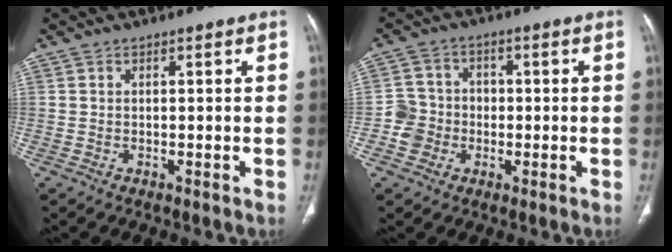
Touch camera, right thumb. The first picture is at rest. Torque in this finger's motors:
{"motor_torque": [0.55, 0.16, 0.61, 0.06, 0.02]}